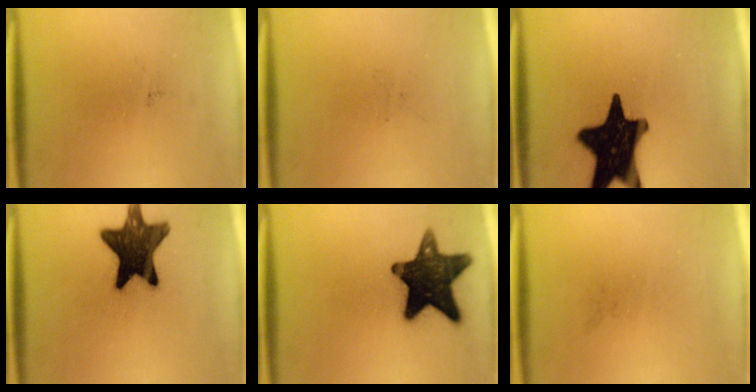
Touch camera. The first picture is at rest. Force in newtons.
{"total": 0.0}
{"total": 19.9}
{"total": 15.1}
{"total": 15.8}
{"total": 0.0}